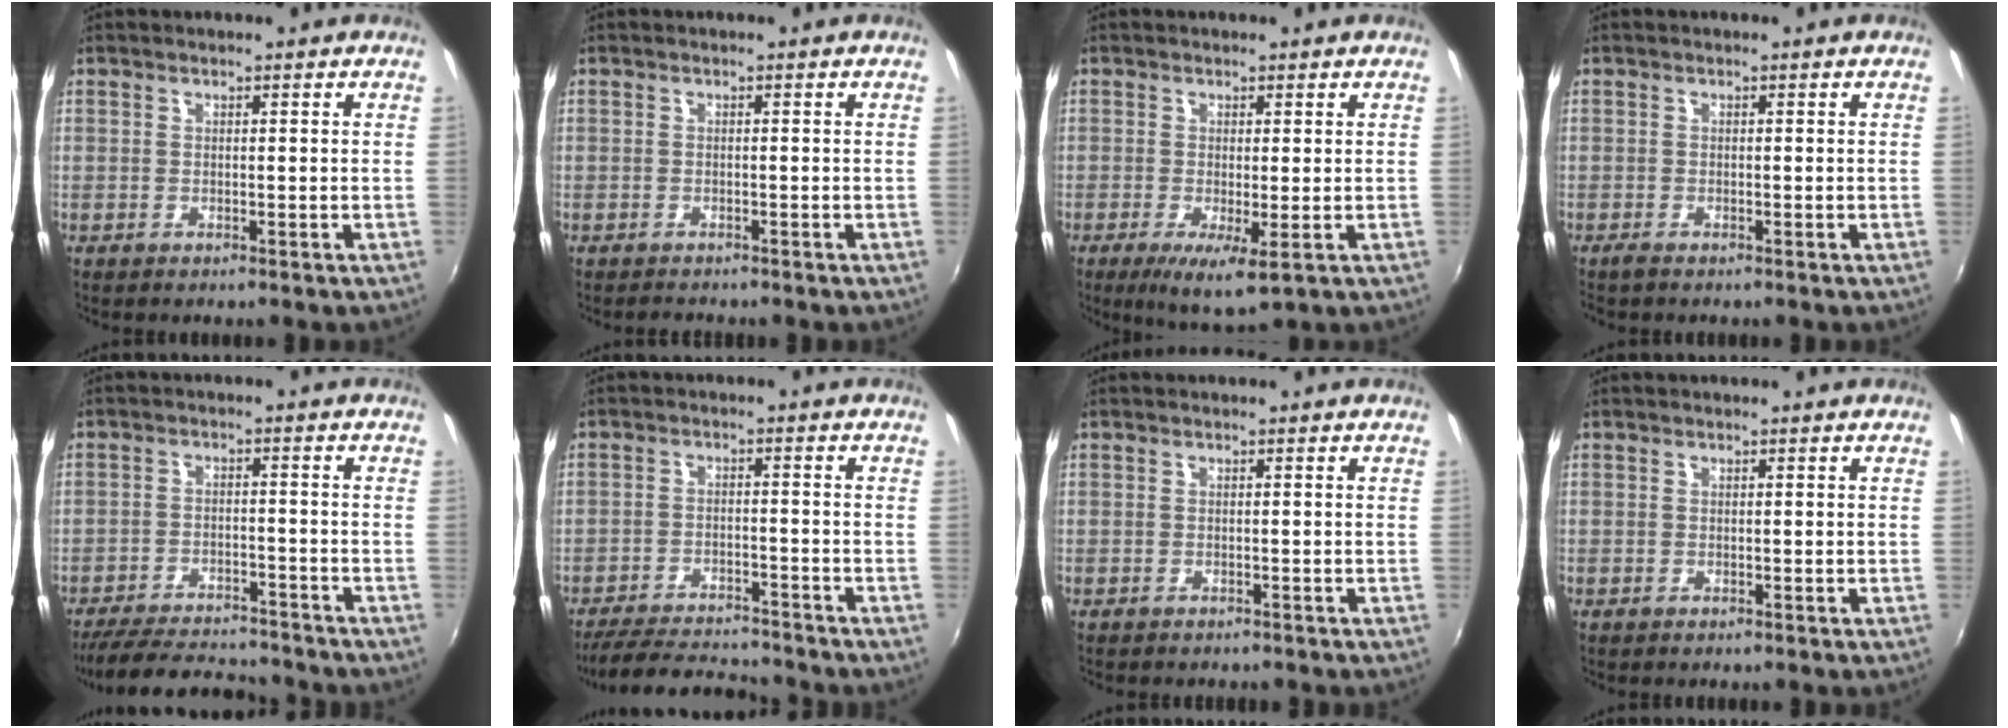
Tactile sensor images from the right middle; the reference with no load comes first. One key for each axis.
{"total": 1.3, "fx": -1.3, "fy": 0.2, "fz": 0.1, "tx": -0.007, "ty": -0.003, "tz": -0.021}
{"total": 5.5, "fx": -1.7, "fy": 1.1, "fz": 5.1, "tx": -0.095, "ty": -0.019, "tz": -0.023}
{"total": 1.1, "fx": -1.0, "fy": 0.2, "fz": 0.5, "tx": -0.010, "ty": -0.005, "tz": -0.020}
{"total": 15.7, "fx": -14.0, "fy": 3.7, "fz": 6.0, "tx": -0.136, "ty": -0.005, "tz": -0.206}
{"total": 13.1, "fx": -12.0, "fy": 2.5, "fz": 4.6, "tx": -0.113, "ty": -0.004, "tz": -0.183}
{"total": 1.8, "fx": -1.6, "fy": 0.3, "fz": 0.5, "tx": -0.016, "ty": -0.009, "tz": -0.023}
{"total": 0.0}